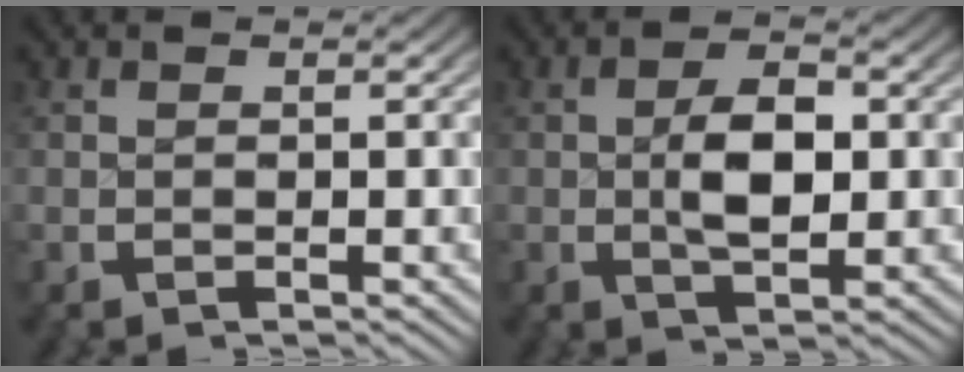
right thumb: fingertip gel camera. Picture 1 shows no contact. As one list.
[{"total": 4.6, "force": [-0.1, 2.6, 3.8], "torque": [-0.073, -0.009, 0.003]}]